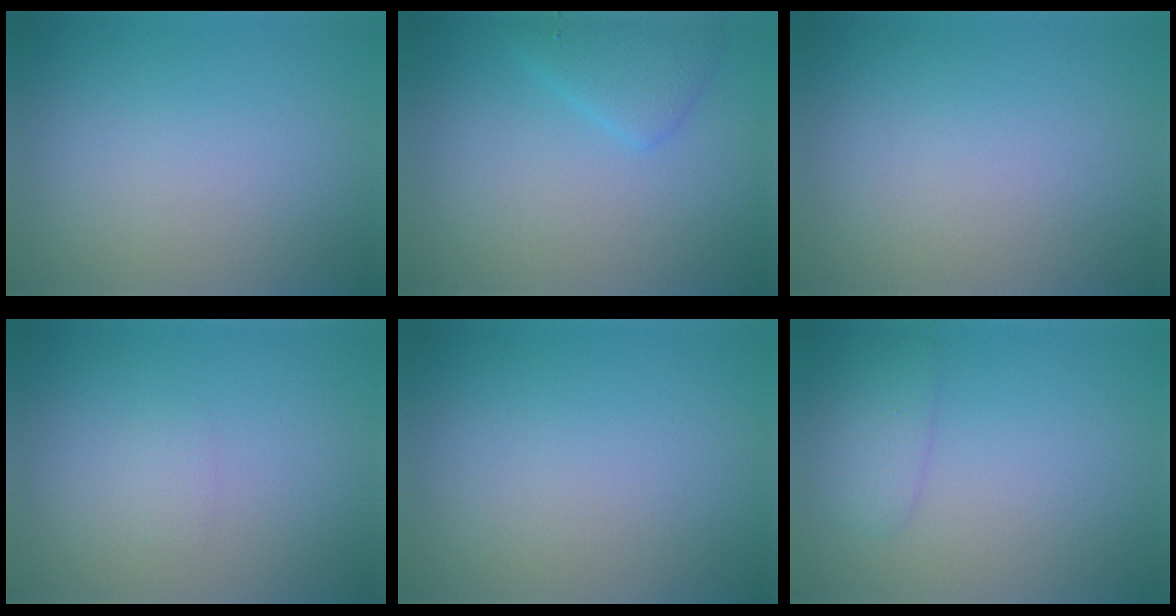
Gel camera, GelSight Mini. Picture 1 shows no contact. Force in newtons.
{"total": 2.4, "press": 2.4, "slide": 0.1}
{"total": 0.0}
{"total": 0.6, "press": 0.6, "slide": 0.1}
{"total": 0.0}
{"total": 2.1, "press": 2.1, "slide": 0.1}